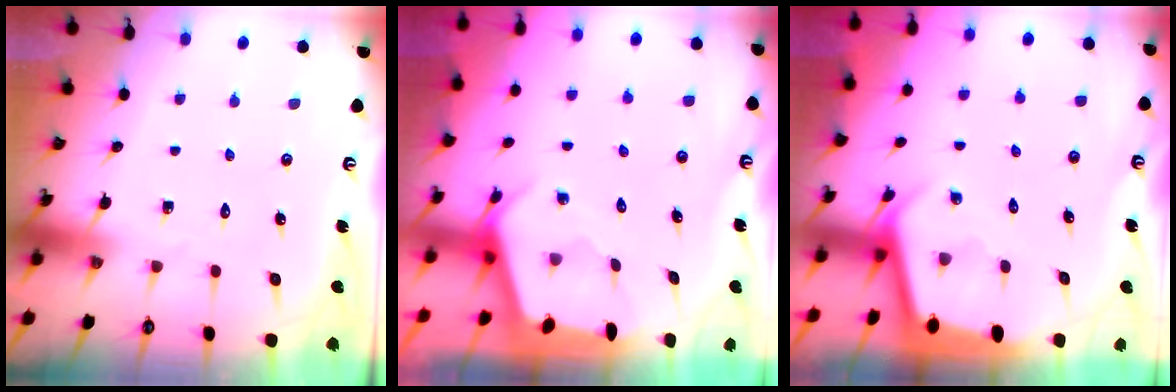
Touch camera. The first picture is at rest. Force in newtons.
{"total": 2.6, "press": 2.6, "slide": 0.3}
{"total": 2.5, "press": 2.5, "slide": 0.1}